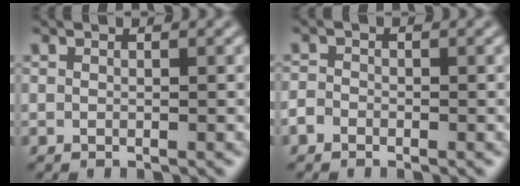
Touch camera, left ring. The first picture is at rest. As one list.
[{"total": 1.3, "force": [-0.9, 0.8, 0.3], "torque": [-0.004, 0.003, -0.022]}]